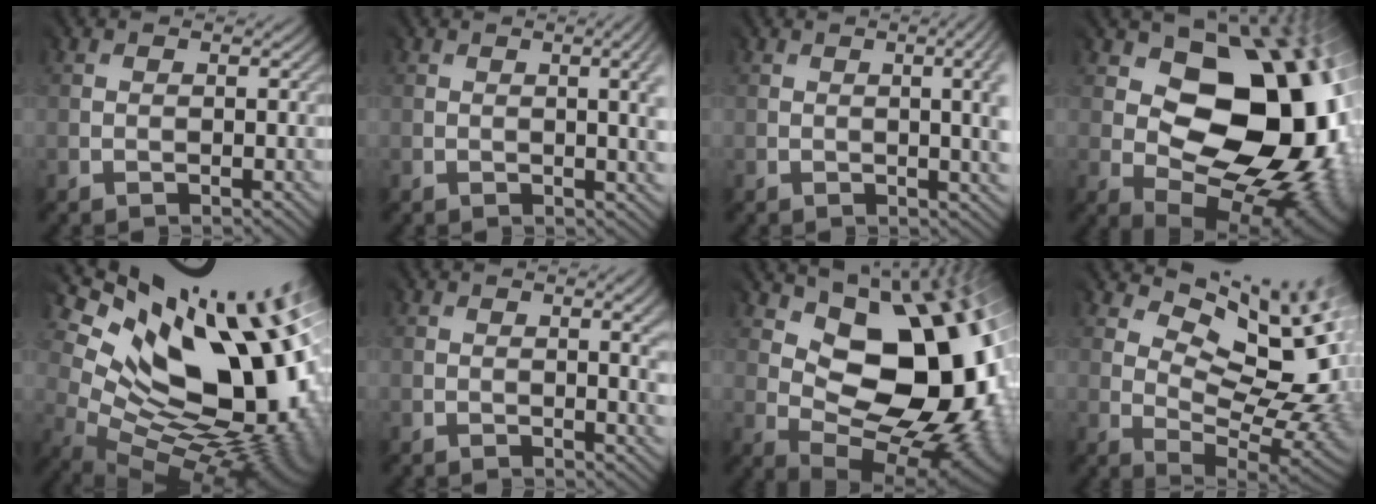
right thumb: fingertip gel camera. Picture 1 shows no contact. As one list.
[{"total": 4.9, "force": [-0.3, 1.4, 4.7], "torque": [-0.024, 0.011, -0.010]}, {"total": 6.5, "force": [-0.8, 2.0, 6.1], "torque": [-0.029, 0.017, -0.017]}, {"total": 17.9, "force": [0.5, 12.0, 13.2], "torque": [-0.151, -0.020, 0.038]}, {"total": 17.5, "force": [4.5, 10.1, 13.6], "torque": [-0.201, -0.001, 0.111]}, {"total": 5.0, "force": [0.0, 1.9, 4.6], "torque": [-0.035, 0.008, -0.005]}, {"total": 17.3, "force": [1.9, 10.3, 13.8], "torque": [-0.149, 0.003, 0.054]}, {"total": 11.1, "force": [4.3, 5.4, 8.6], "torque": [-0.128, 0.007, 0.076]}]